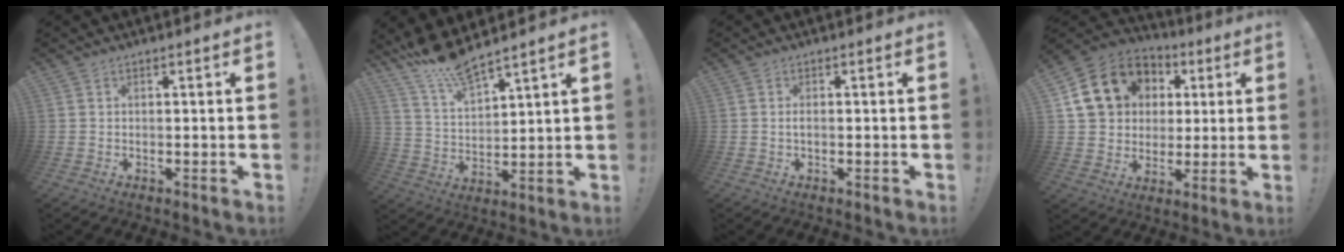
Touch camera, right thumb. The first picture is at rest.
{"total": 10.1, "force": [9.4, 1.0, 3.6], "torque": [-0.089, -0.061, 0.173]}
{"total": 1.2, "force": [-0.4, 0.3, 1.1], "torque": [-0.021, 0.002, -0.007]}
{"total": 17.4, "force": [5.8, 14.4, 7.8], "torque": [-0.111, -0.012, 0.131]}